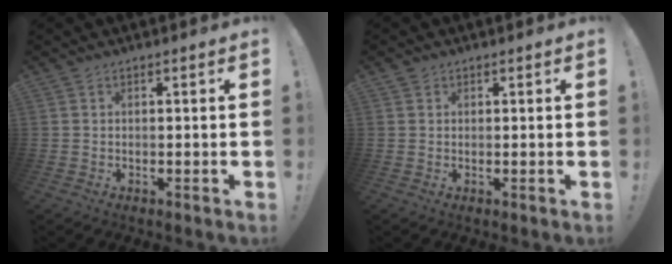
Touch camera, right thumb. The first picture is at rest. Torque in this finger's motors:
{"motor_torque": [0.00, 0.38, 0.14, -0.06, -0.07]}